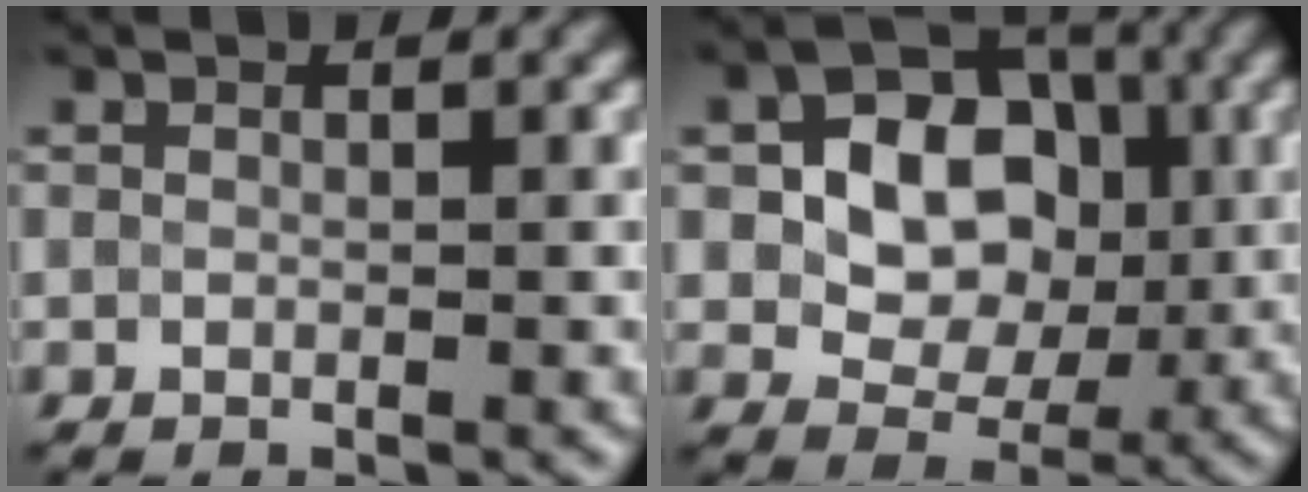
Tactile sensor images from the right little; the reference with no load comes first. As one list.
[{"total": 8.2, "force": [0.7, 6.3, 5.2], "torque": [-0.081, 0.008, 0.001]}]